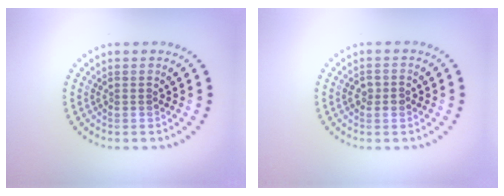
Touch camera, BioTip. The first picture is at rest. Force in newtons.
{"total": 1.5, "press": 1.5, "slide": 0.2}